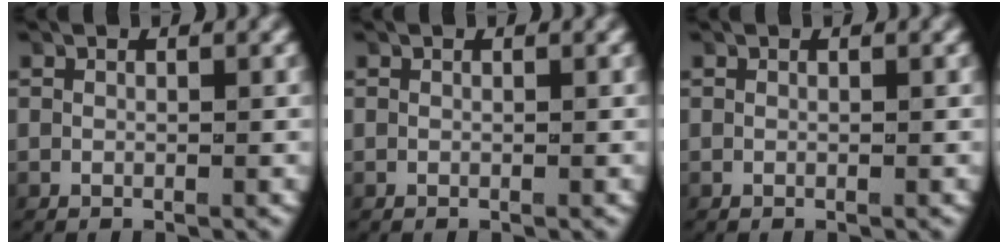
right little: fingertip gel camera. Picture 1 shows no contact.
{"total": 0.0}
{"total": 0.0}